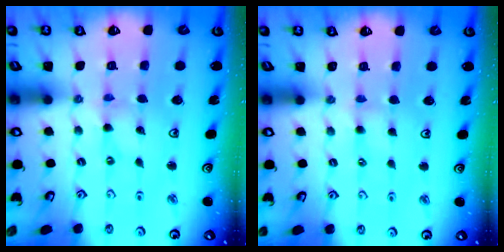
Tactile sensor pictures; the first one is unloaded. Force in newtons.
{"total": 2.7, "press": 2.7, "slide": 0.4}